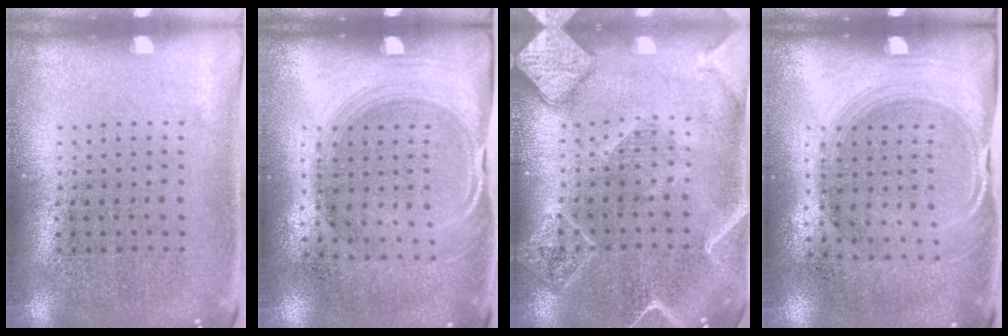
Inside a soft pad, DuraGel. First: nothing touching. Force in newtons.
{"total": 1.5, "press": 1.3, "slide": 0.8}
{"total": 2.1, "press": 2.1, "slide": 0.3}
{"total": 1.5, "press": 1.3, "slide": 0.8}